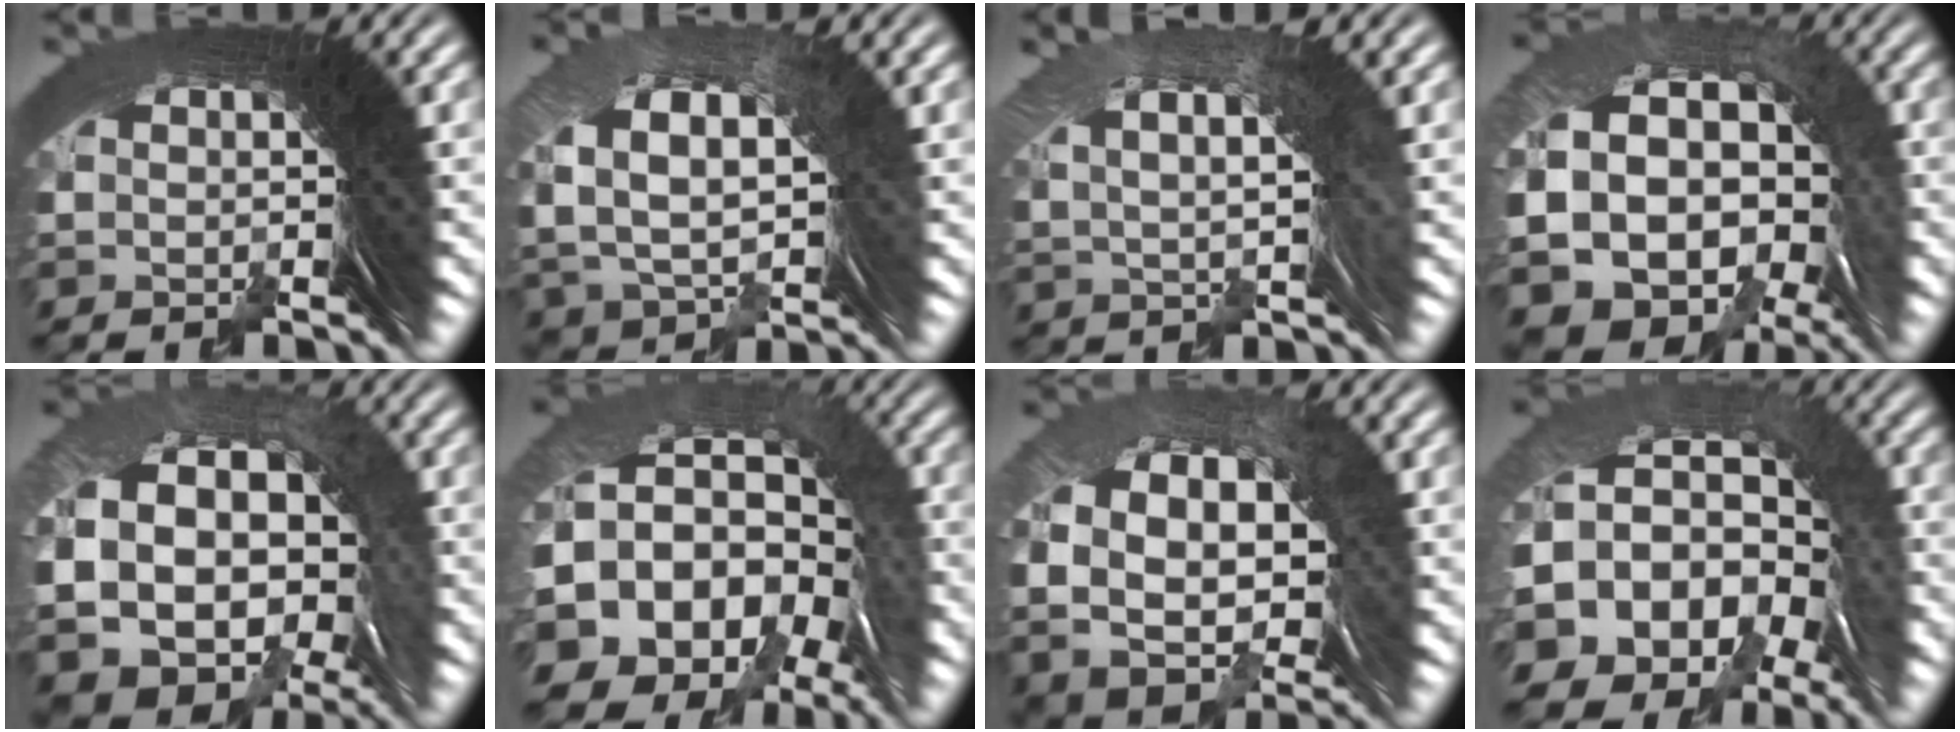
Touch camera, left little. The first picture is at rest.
{"total": 6.4, "force": [0.1, 4.4, 4.6], "torque": [-0.112, -0.017, 0.018]}
{"total": 4.7, "force": [2.1, 1.5, 4.0], "torque": [-0.049, 0.023, 0.032]}
{"total": 15.5, "force": [-2.7, 12.1, 9.4], "torque": [-0.226, -0.065, -0.031]}
{"total": 14.0, "force": [-2.3, 10.5, 9.1], "torque": [-0.205, -0.065, -0.015]}
{"total": 17.0, "force": [-2.1, 12.7, 11.1], "torque": [-0.214, -0.040, -0.034]}
{"total": 10.3, "force": [-0.2, 7.3, 7.2], "torque": [-0.143, -0.021, 0.005]}
{"total": 15.4, "force": [-1.9, 11.7, 9.9], "torque": [-0.194, -0.035, -0.031]}